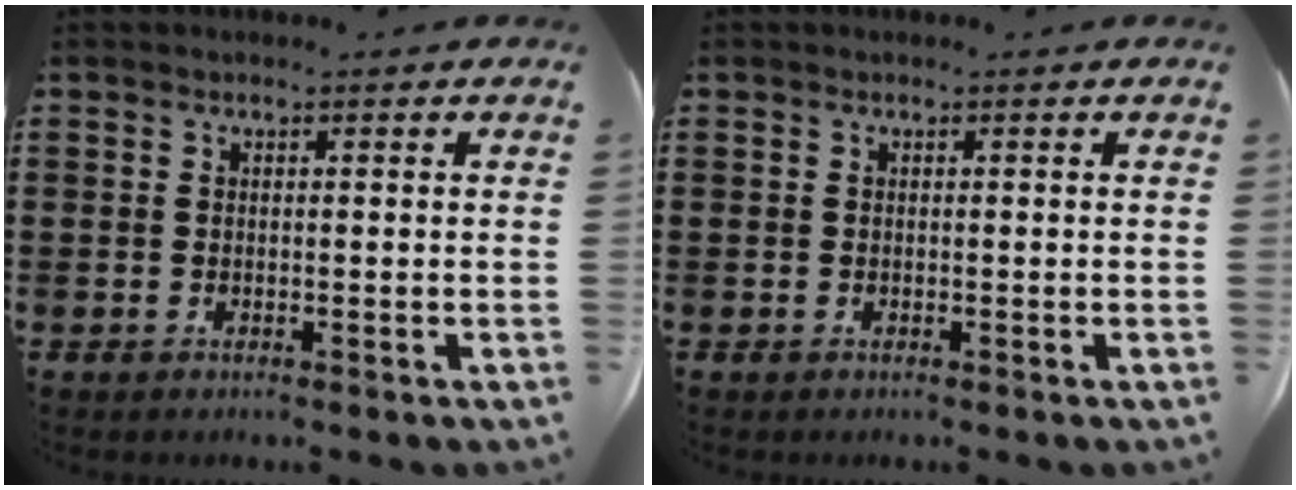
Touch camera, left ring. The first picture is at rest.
{"total": 0.0}